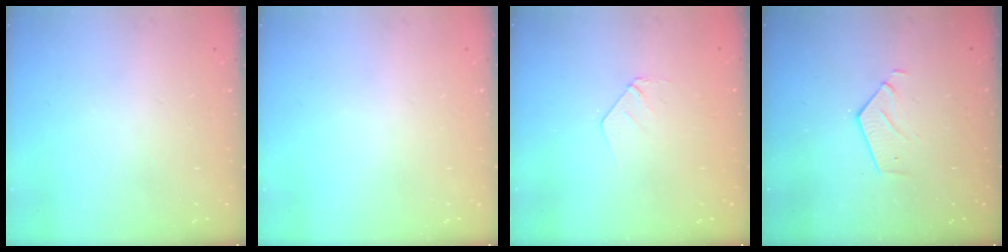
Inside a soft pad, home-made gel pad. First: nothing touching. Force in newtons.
{"total": 0.0}
{"total": 3.8, "press": 3.8, "slide": 0.3}
{"total": 3.2, "press": 3.1, "slide": 0.2}